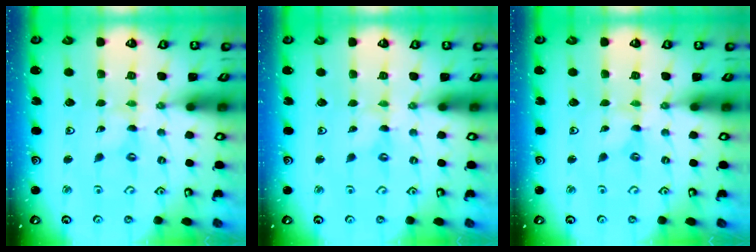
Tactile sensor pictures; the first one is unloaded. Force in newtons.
{"total": 0.0}
{"total": 0.0}